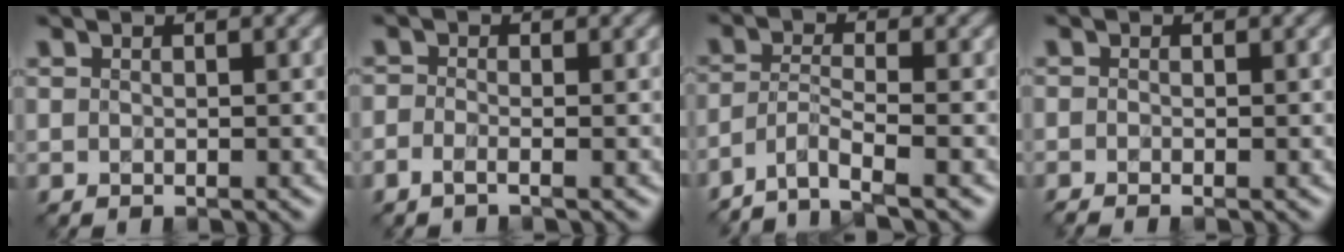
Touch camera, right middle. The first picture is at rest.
{"total": 1.1, "force": [-0.8, 0.3, 0.8], "torque": [-0.021, -0.007, -0.020]}
{"total": 4.2, "force": [-3.0, 0.7, 2.8], "torque": [-0.049, -0.002, -0.067]}
{"total": 0.9, "force": [-0.6, 0.1, 0.6], "torque": [-0.013, -0.012, -0.015]}